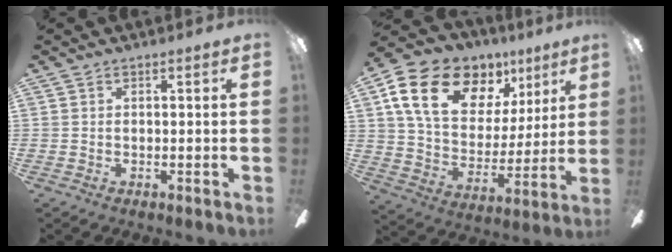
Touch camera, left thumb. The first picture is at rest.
{"total": 20.7, "force": [10.8, 13.2, 11.6], "torque": [-0.196, -0.041, 0.200]}